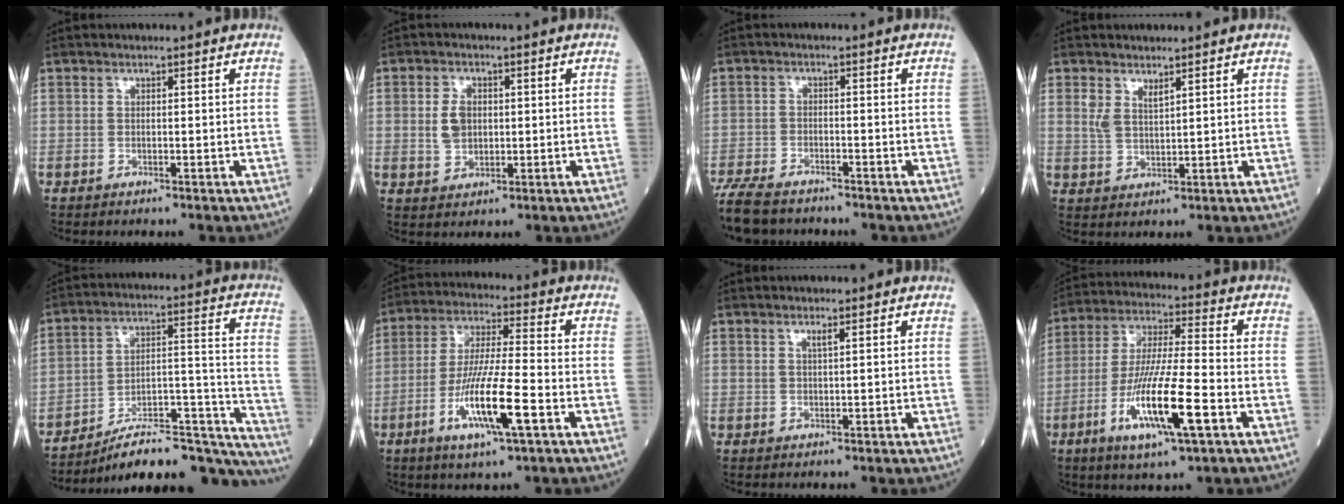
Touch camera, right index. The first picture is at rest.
{"total": 4.2, "force": [0.4, 2.9, 3.0], "torque": [-0.059, 0.006, 0.012]}
{"total": 8.8, "force": [-7.5, 2.8, 3.7], "torque": [-0.071, -0.018, -0.129]}
{"total": 3.0, "force": [2.0, 0.9, 2.0], "torque": [-0.050, -0.002, 0.047]}
{"total": 23.7, "force": [-21.3, 4.1, 9.6], "torque": [-0.064, 0.059, -0.302]}
{"total": 12.7, "force": [-4.6, 1.0, 11.8], "torque": [-0.229, -0.015, -0.084]}
{"total": 1.0, "force": [0.6, -0.1, 0.8], "torque": [-0.017, -0.003, 0.012]}
{"total": 14.8, "force": [-5.4, 1.3, 13.7], "torque": [-0.268, -0.020, -0.098]}